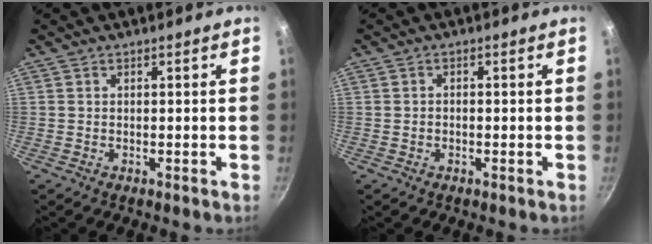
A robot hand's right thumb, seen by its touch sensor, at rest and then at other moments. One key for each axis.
{"total": 1.0, "fx": -0.3, "fy": 0.7, "fz": 0.6, "tx": -0.016, "ty": 0.007, "tz": -0.007}